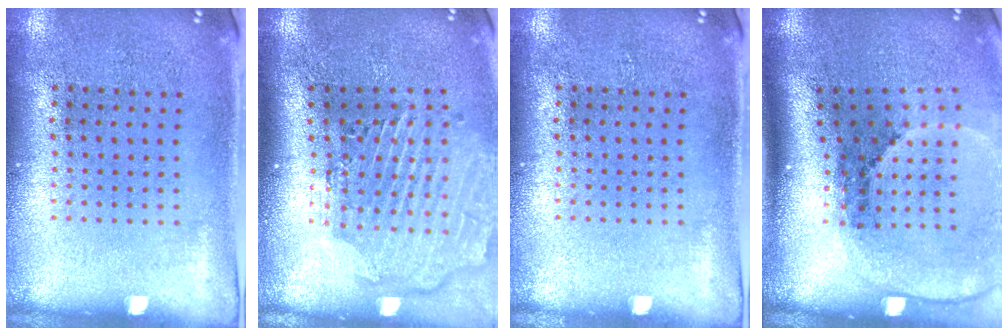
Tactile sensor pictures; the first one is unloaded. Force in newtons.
{"total": 2.8, "press": 2.3, "slide": 1.7}
{"total": 0.0}
{"total": 2.8, "press": 1.9, "slide": 2.1}